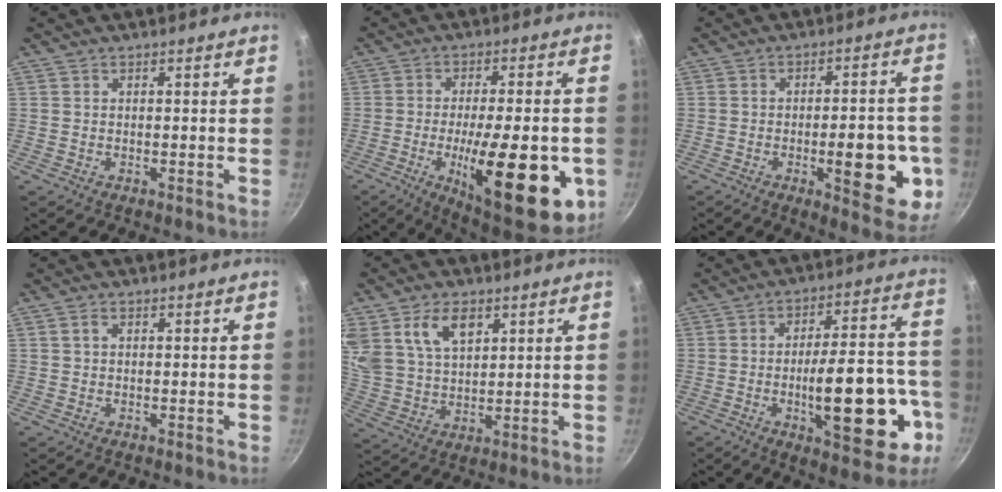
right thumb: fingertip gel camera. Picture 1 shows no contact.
{"total": 23.1, "force": [-6.3, 7.6, 20.9], "torque": [-0.274, 0.002, -0.085]}
{"total": 14.6, "force": [-3.7, 5.6, 12.9], "torque": [-0.134, 0.011, -0.049]}
{"total": 1.4, "force": [0.4, 1.0, 0.9], "torque": [-0.011, 0.006, 0.005]}
{"total": 11.7, "force": [5.7, 7.3, 7.2], "torque": [-0.119, -0.018, 0.117]}
{"total": 20.9, "force": [-6.4, 8.0, 18.2], "torque": [-0.224, 0.038, -0.083]}